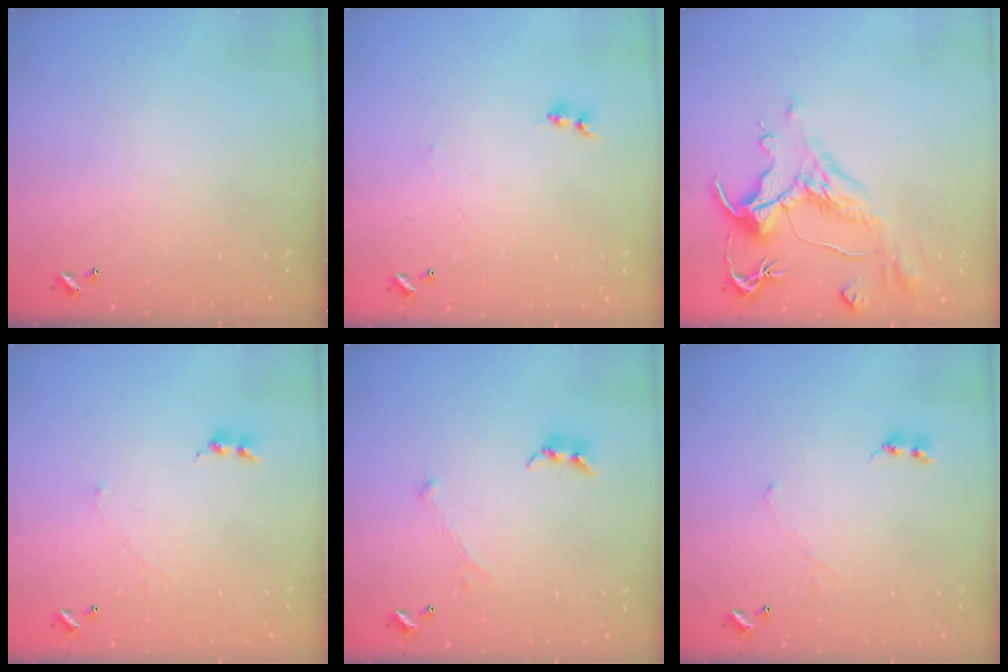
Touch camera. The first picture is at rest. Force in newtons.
{"total": 1.1, "press": 0.9, "slide": 0.5}
{"total": 2.0, "press": 1.5, "slide": 1.4}
{"total": 2.0, "press": 1.9, "slide": 0.7}
{"total": 0.0}
{"total": 0.7, "press": 0.4, "slide": 0.5}